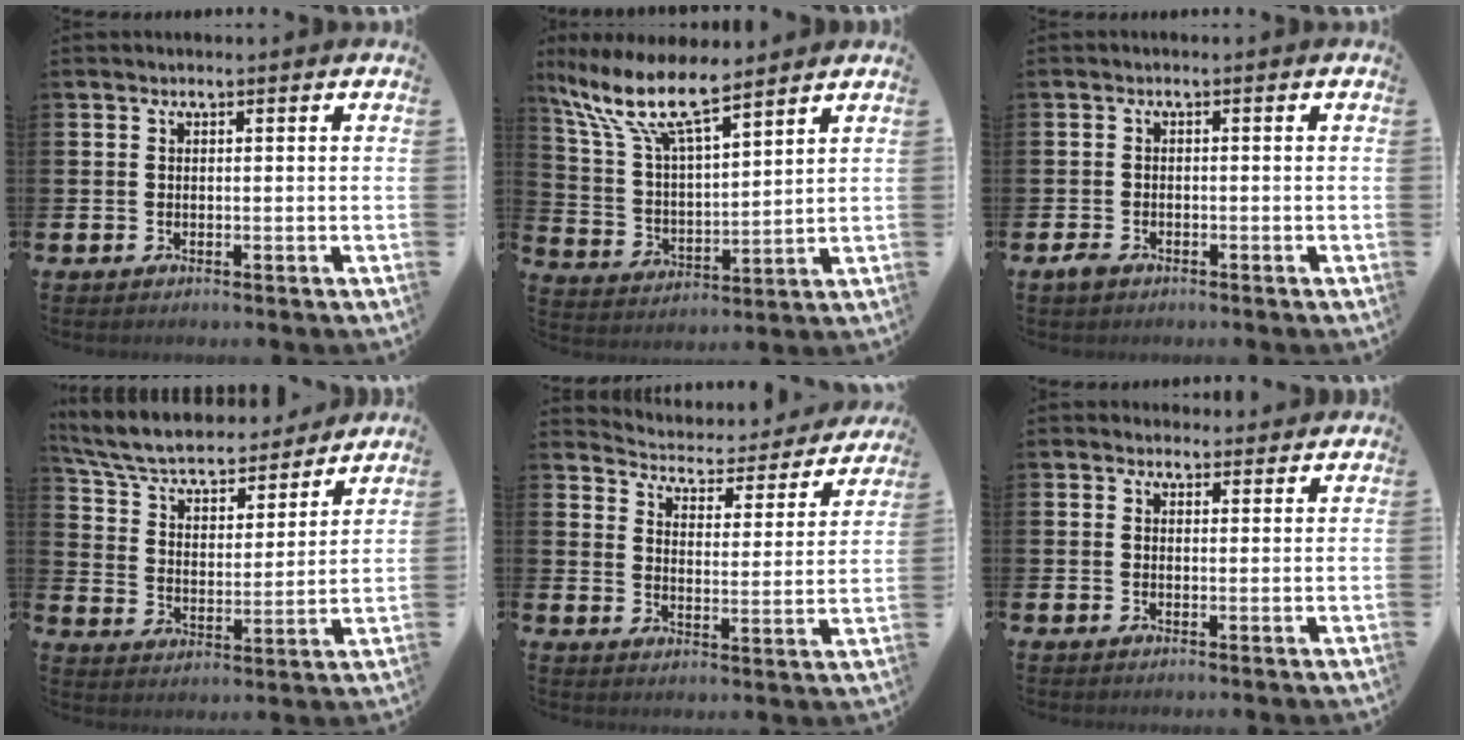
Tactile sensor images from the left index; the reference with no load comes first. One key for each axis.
{"total": 11.1, "fx": 9.1, "fy": 2.4, "fz": 5.9, "tx": -0.153, "ty": -0.043, "tz": 0.160}
{"total": 1.4, "fx": -0.8, "fy": 0.9, "fz": 0.7, "tx": -0.016, "ty": 0.002, "tz": -0.018}
{"total": 7.4, "fx": 6.7, "fy": 2.2, "fz": 2.3, "tx": -0.082, "ty": -0.048, "tz": 0.113}
{"total": 5.0, "fx": 4.3, "fy": 2.1, "fz": 1.5, "tx": -0.052, "ty": -0.034, "tz": 0.065}
{"total": 2.1, "fx": 1.9, "fy": 0.8, "fz": -0.1, "tx": 0.005, "ty": -0.005, "tz": 0.033}